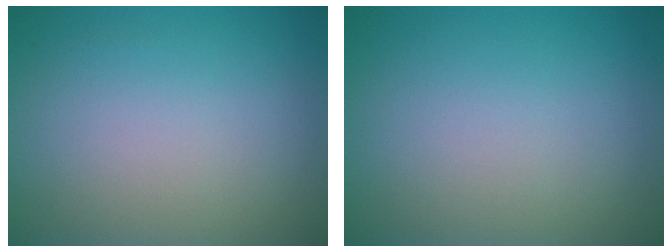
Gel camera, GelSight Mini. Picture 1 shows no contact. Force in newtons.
{"total": 0.0}